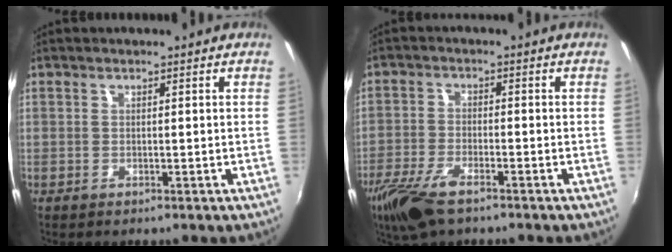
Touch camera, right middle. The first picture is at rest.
{"total": 9.5, "force": [-6.4, 3.1, 6.2], "torque": [-0.153, -0.024, -0.127]}